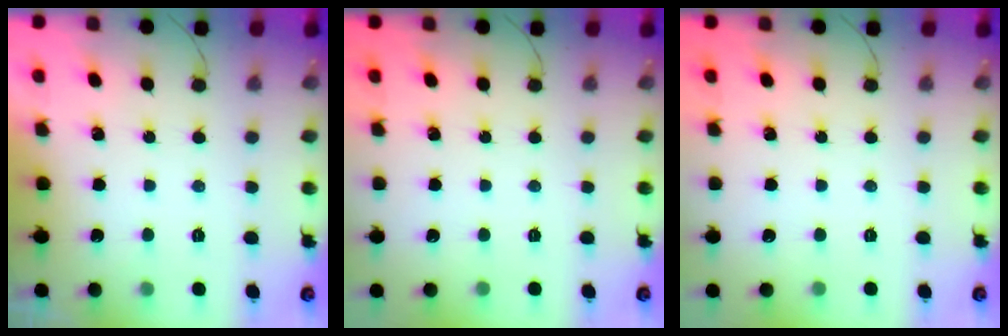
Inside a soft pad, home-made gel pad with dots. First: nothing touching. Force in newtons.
{"total": 0.0}
{"total": 0.0}